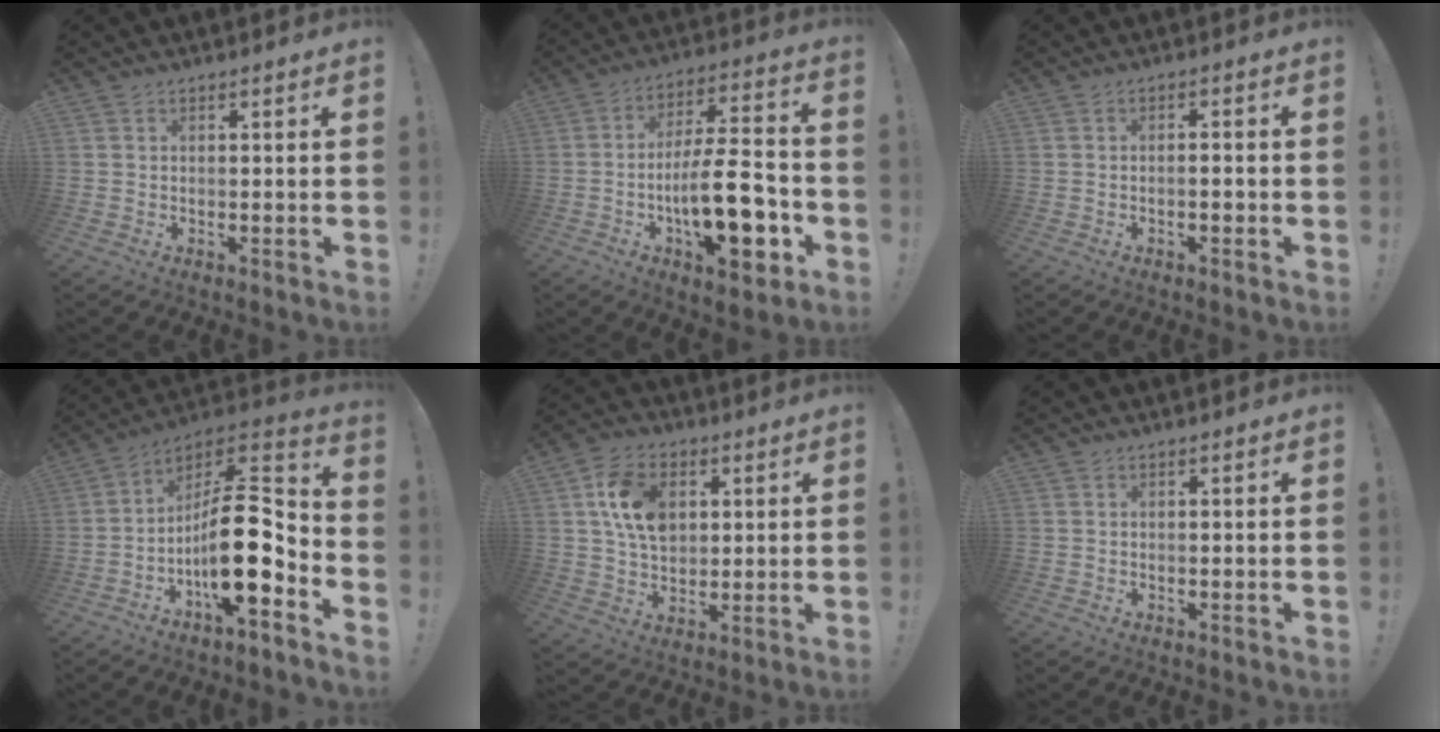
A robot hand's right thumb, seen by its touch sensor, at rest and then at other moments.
{"total": 20.2, "force": [-5.9, 7.2, 17.9], "torque": [-0.290, 0.026, -0.092]}
{"total": 2.1, "force": [-1.1, 0.4, 1.8], "torque": [-0.030, 0.004, -0.020]}
{"total": 19.7, "force": [-4.6, 7.2, 17.7], "torque": [-0.296, 0.014, -0.073]}
{"total": 13.4, "force": [4.1, 9.7, 8.3], "torque": [-0.137, 0.005, 0.081]}
{"total": 0.0}